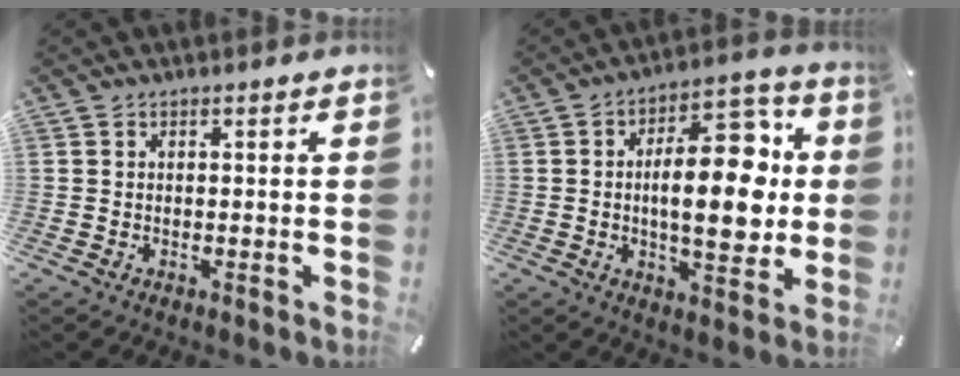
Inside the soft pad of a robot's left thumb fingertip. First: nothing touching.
{"total": 19.2, "force": [1.3, 9.3, 16.8], "torque": [-0.224, -0.002, 0.018]}